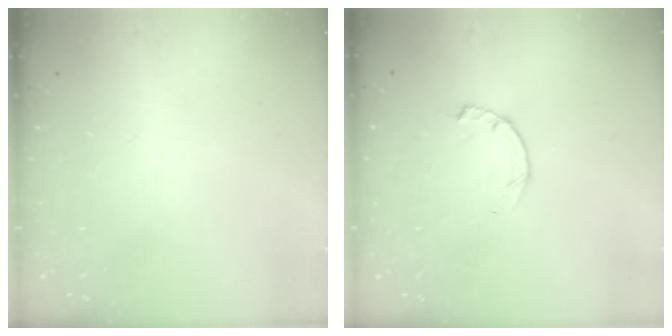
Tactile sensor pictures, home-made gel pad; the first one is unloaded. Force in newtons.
{"total": 2.3, "press": 2.3, "slide": 0.4}